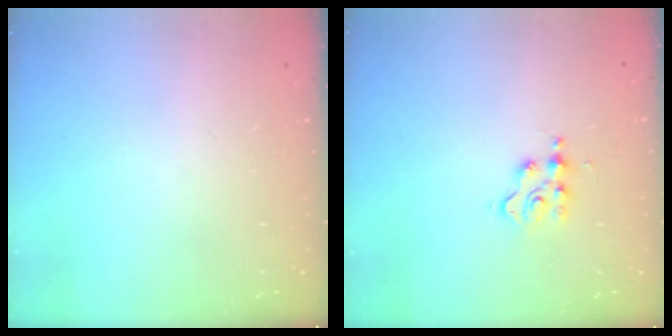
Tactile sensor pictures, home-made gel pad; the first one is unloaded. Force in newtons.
{"total": 3.6, "press": 3.6, "slide": 0.5}